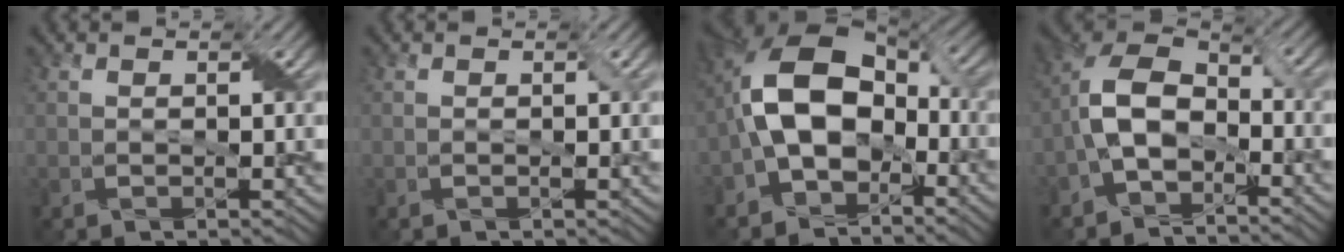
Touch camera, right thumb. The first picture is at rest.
{"total": 0.6, "force": [0.0, 0.0, 0.6], "torque": [-0.011, 0.000, -0.001]}
{"total": 14.1, "force": [-2.8, 9.0, 10.4], "torque": [-0.205, 0.007, -0.068]}
{"total": 9.3, "force": [-3.1, 5.6, 6.7], "torque": [-0.141, 0.009, -0.076]}